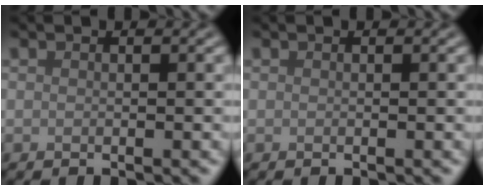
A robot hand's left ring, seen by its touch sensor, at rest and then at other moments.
{"total": 0.0}